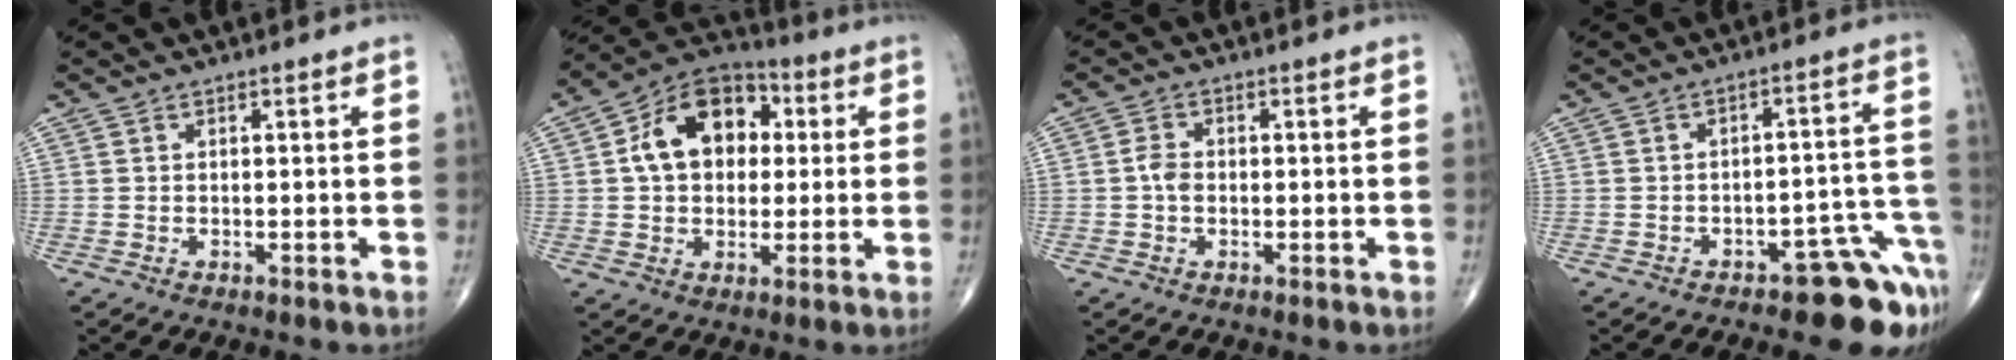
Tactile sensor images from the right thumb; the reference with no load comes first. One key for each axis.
{"total": 14.8, "fx": 2.6, "fy": 10.6, "fz": 10.0, "tx": -0.129, "ty": 0.020, "tz": 0.033}
{"total": 2.7, "fx": -0.3, "fy": 1.9, "fz": 1.8, "tx": -0.030, "ty": 0.007, "tz": -0.012}
{"total": 10.5, "fx": -7.1, "fy": 4.2, "fz": 6.5, "tx": -0.037, "ty": 0.075, "tz": -0.091}